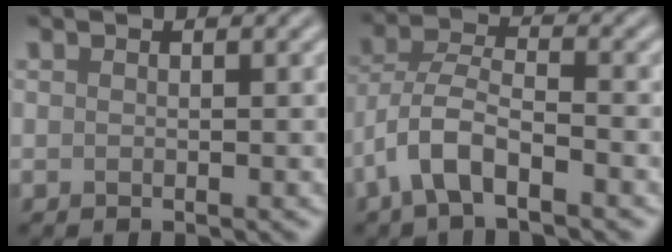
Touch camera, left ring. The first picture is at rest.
{"total": 5.2, "force": [-2.8, 2.0, 4.0], "torque": [-0.081, 0.006, -0.062]}